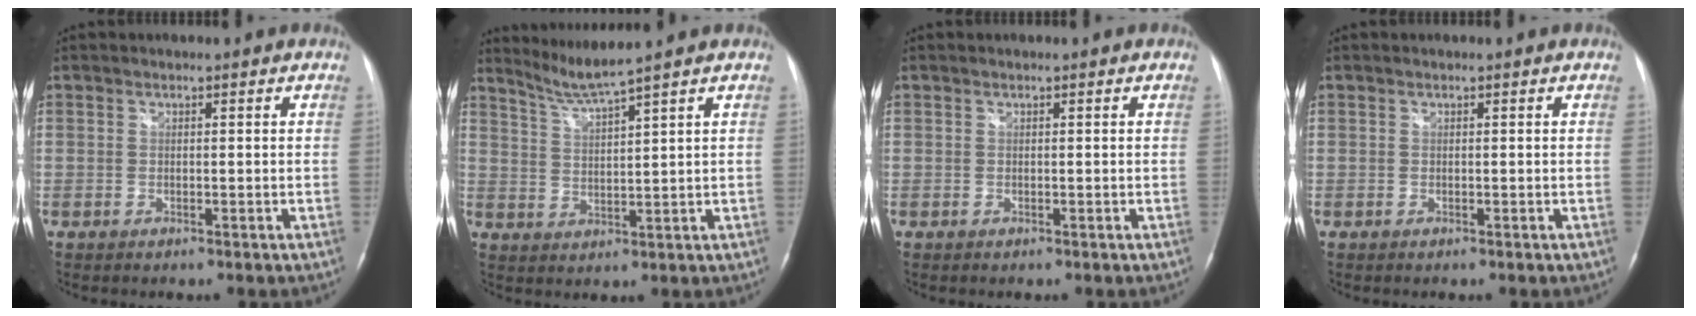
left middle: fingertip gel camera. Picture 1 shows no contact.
{"total": 4.6, "force": [4.0, -2.1, 1.1], "torque": [-0.032, -0.019, 0.088]}
{"total": 0.0}
{"total": 0.0}